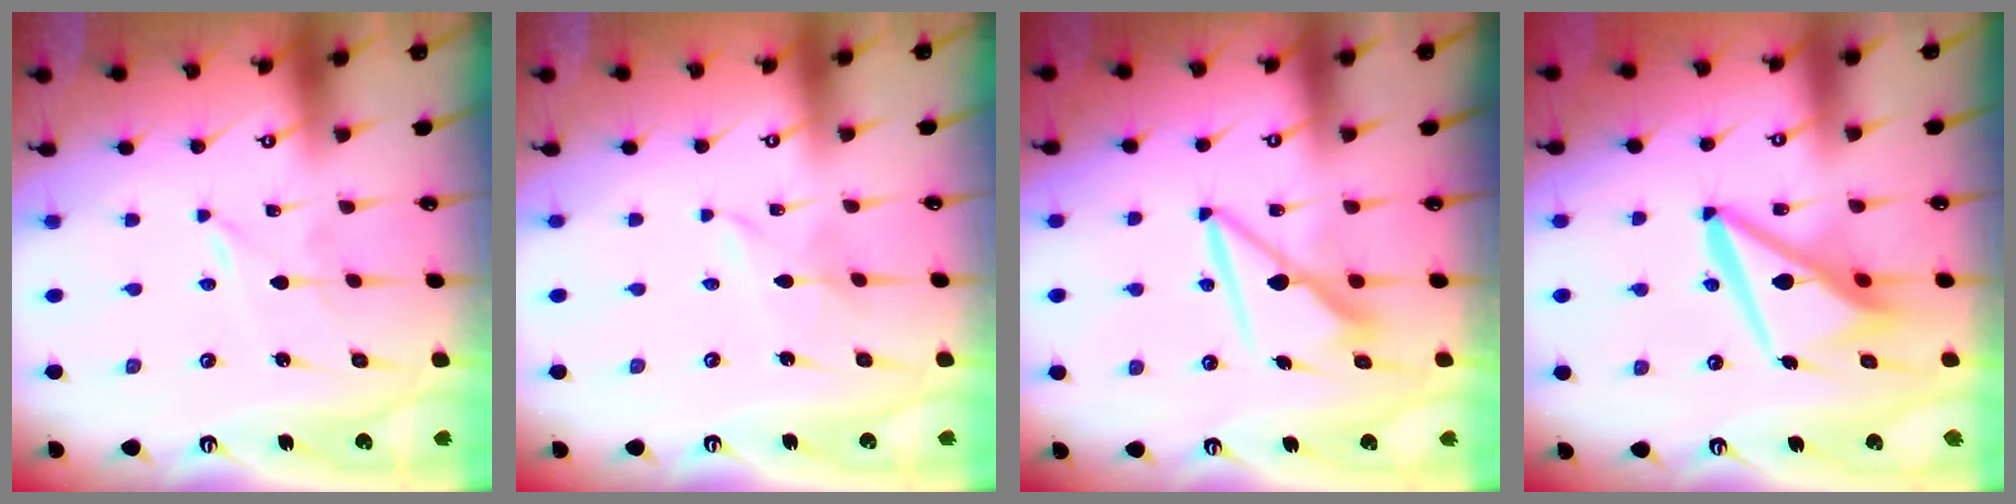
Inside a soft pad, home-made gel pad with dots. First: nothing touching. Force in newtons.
{"total": 1.7, "press": 1.6, "slide": 0.2}
{"total": 7.7, "press": 7.7, "slide": 0.4}
{"total": 12.7, "press": 12.6, "slide": 1.6}